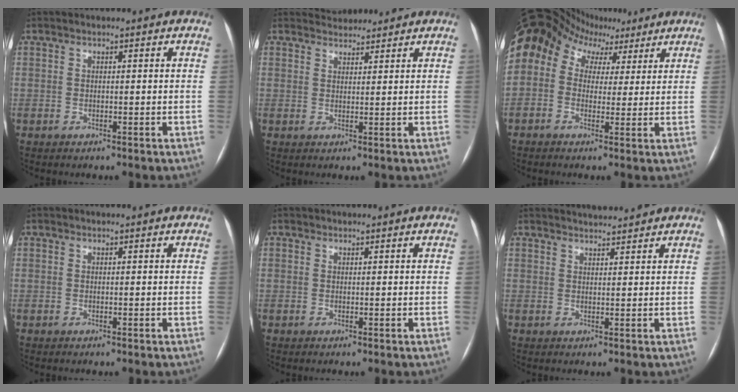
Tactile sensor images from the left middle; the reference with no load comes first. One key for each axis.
{"total": 3.0, "fx": 3.0, "fy": 0.7, "fz": -0.2, "tx": -0.003, "ty": 0.018, "tz": 0.051}
{"total": 13.3, "fx": 6.6, "fy": 9.5, "fz": 6.5, "tx": -0.127, "ty": 0.079, "tz": 0.108}
{"total": 0.0}
{"total": 0.0}
{"total": 3.3, "fx": 3.3, "fy": -0.2, "fz": 0.3, "tx": -0.011, "ty": 0.014, "tz": 0.053}